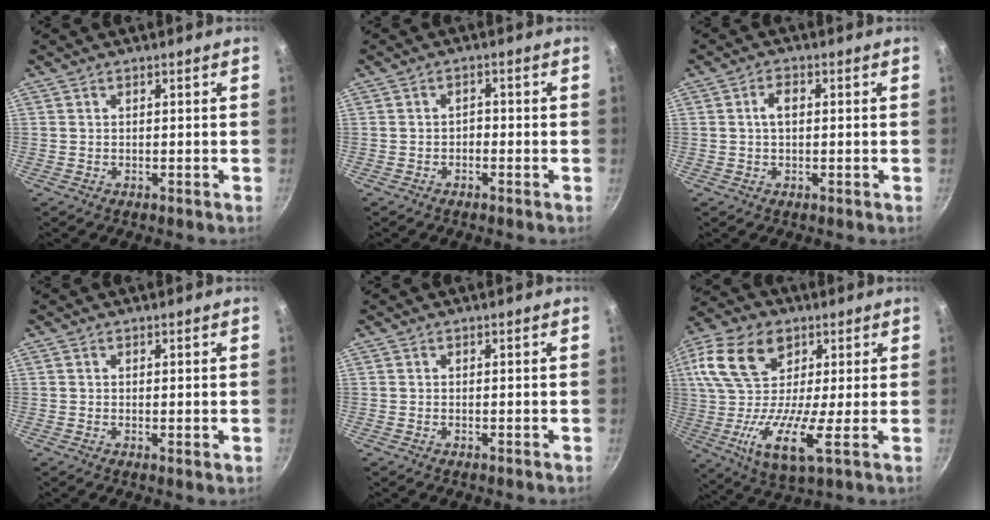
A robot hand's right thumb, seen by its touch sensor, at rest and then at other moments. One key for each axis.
{"total": 1.6, "fx": -0.7, "fy": 1.1, "fz": 0.9, "tx": -0.005, "ty": 0.013, "tz": -0.012}
{"total": 3.1, "fx": 0.4, "fy": 1.9, "fz": 2.5, "tx": -0.037, "ty": 0.011, "tz": 0.004}
{"total": 1.0, "fx": 0.3, "fy": 0.4, "fz": 0.9, "tx": -0.014, "ty": -0.005, "tz": 0.001}
{"total": 0.0}
{"total": 19.2, "fx": 3.7, "fy": 10.2, "fz": 15.8, "tx": -0.291, "ty": -0.001, "tz": 0.045}